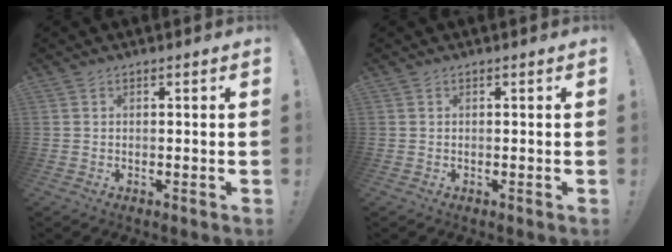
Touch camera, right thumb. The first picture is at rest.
{"total": 0.0}